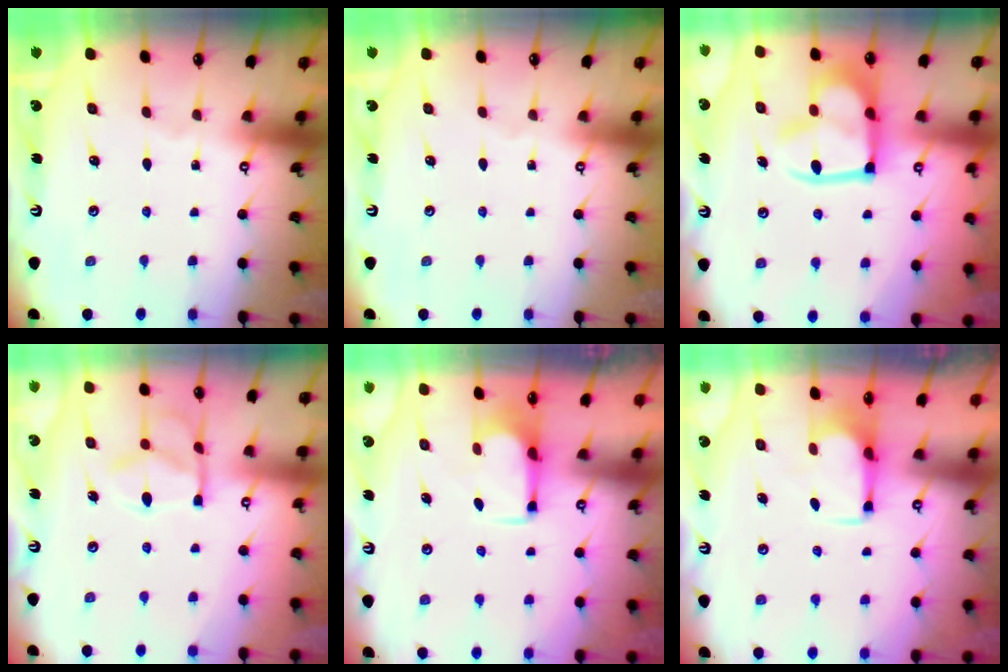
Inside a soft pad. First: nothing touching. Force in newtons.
{"total": 0.0}
{"total": 9.3, "press": 9.2, "slide": 1.4}
{"total": 13.0, "press": 12.9, "slide": 1.4}
{"total": 2.7, "press": 2.6, "slide": 0.9}
{"total": 2.8, "press": 2.7, "slide": 0.9}